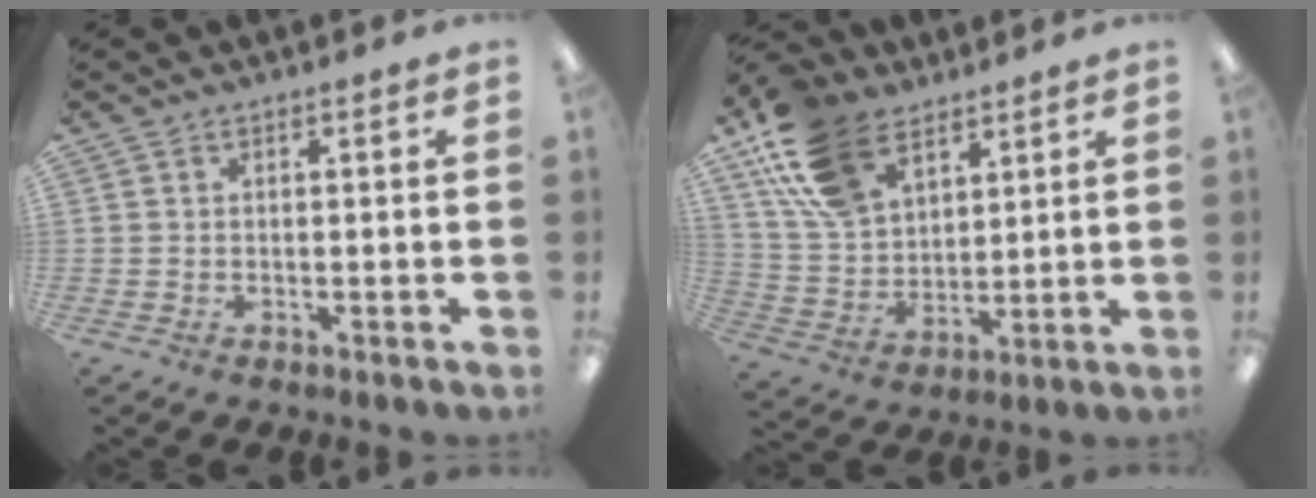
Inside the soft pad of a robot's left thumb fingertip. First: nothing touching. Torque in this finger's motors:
{"motor_torque": [0.25, 0.27, 1.34, -1.43, 0.42]}